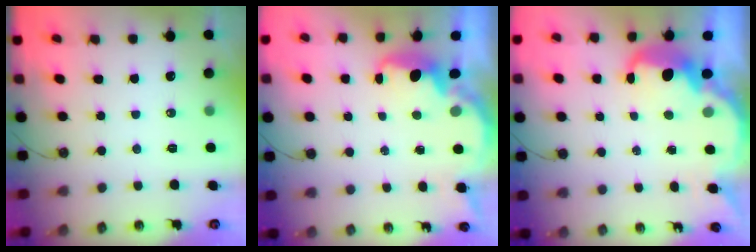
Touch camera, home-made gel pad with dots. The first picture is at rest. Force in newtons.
{"total": 2.7, "press": 2.5, "slide": 0.9}
{"total": 6.5, "press": 6.4, "slide": 0.6}